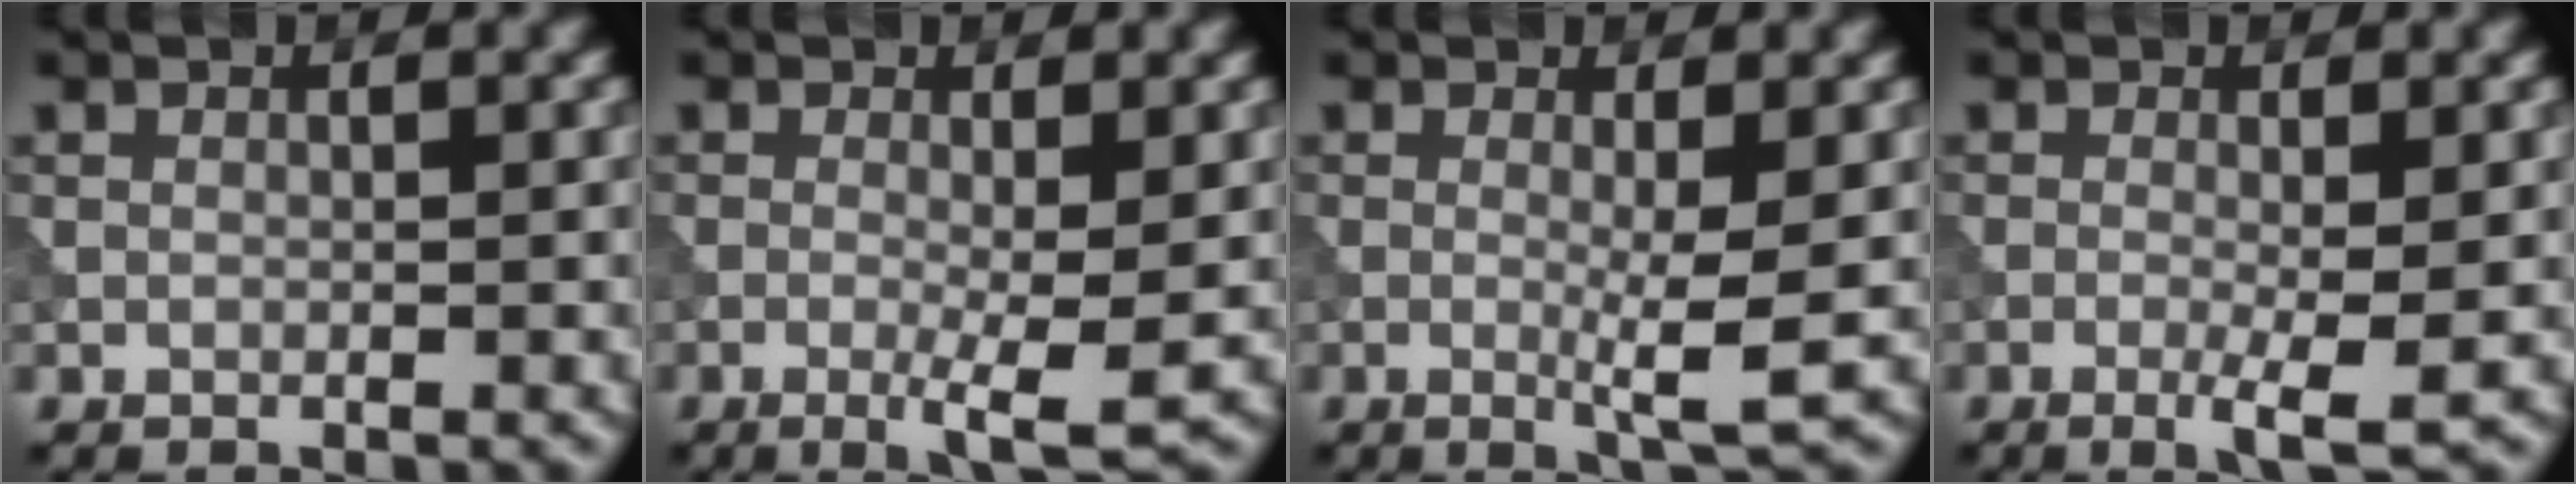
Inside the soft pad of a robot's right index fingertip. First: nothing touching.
{"total": 3.7, "force": [-0.6, 0.5, 3.6], "torque": [-0.064, -0.011, -0.009]}
{"total": 3.3, "force": [-0.1, 0.3, 3.3], "torque": [-0.055, -0.012, -0.003]}
{"total": 3.2, "force": [-0.8, 0.4, 3.0], "torque": [-0.056, -0.009, -0.014]}